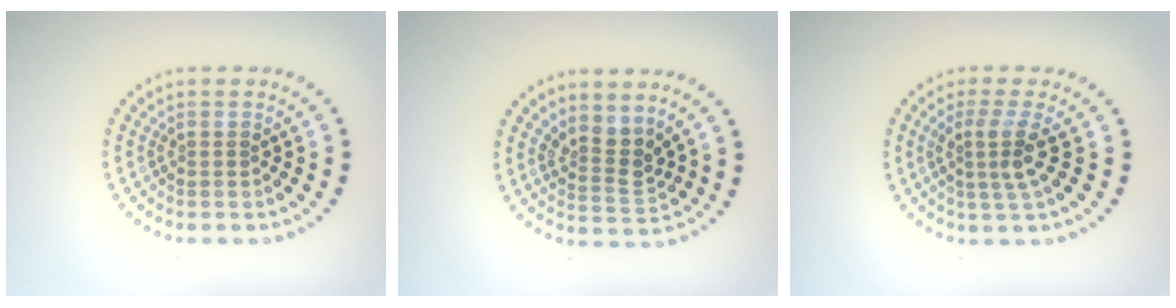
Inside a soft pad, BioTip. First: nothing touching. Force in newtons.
{"total": 2.7, "press": 2.0, "slide": 1.8}
{"total": 2.7, "press": 2.0, "slide": 1.8}